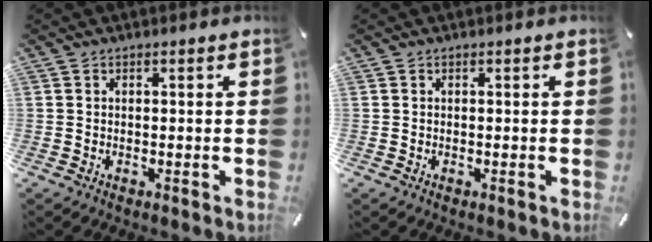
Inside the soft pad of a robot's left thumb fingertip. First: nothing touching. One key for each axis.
{"total": 0.0}